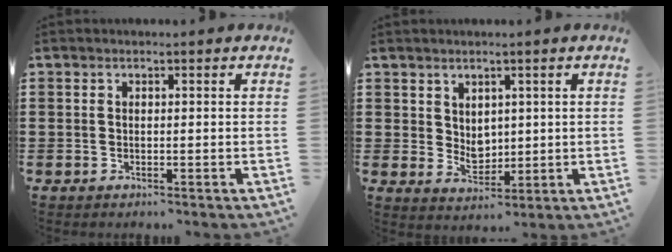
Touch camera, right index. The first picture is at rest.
{"total": 3.5, "force": [2.0, 2.7, 1.2], "torque": [-0.025, -0.001, 0.036]}